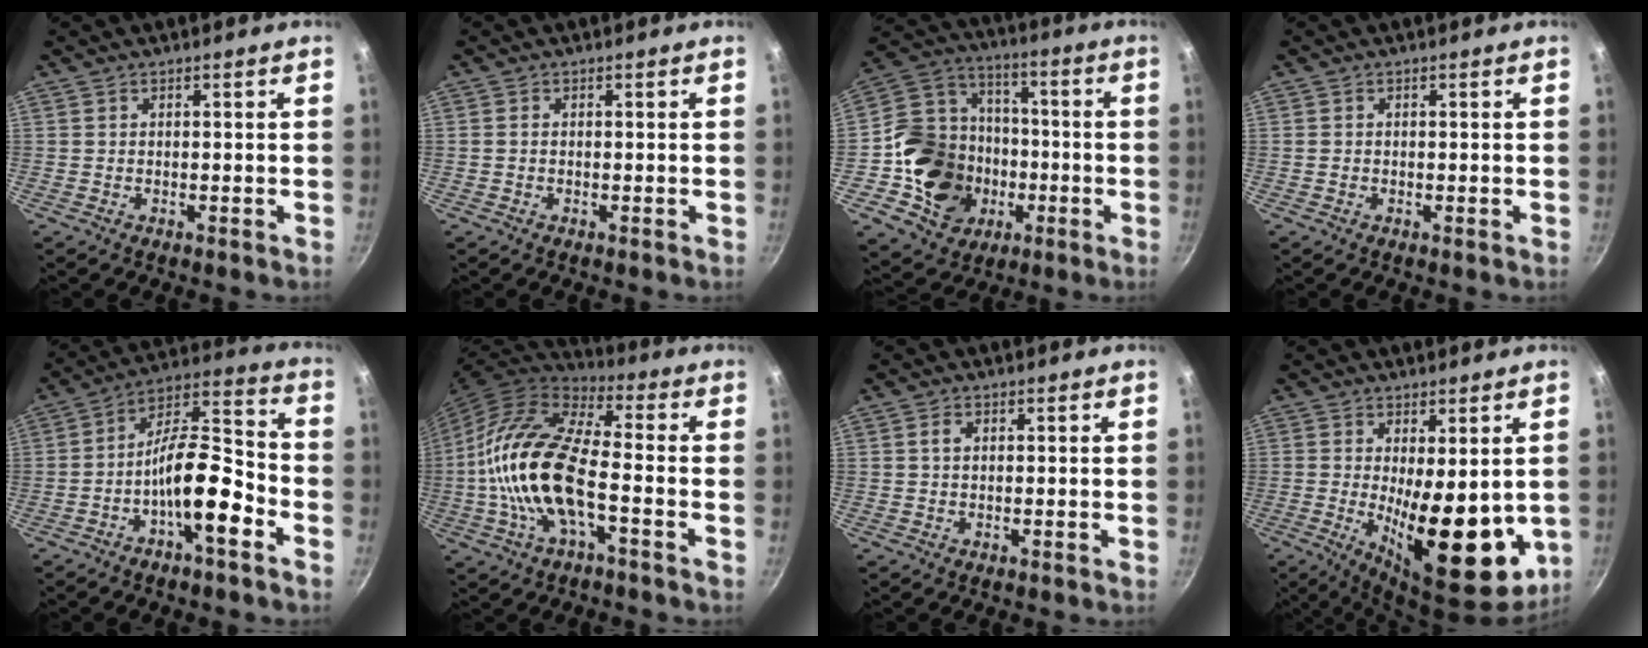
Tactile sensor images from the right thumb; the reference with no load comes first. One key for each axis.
{"total": 0.6, "fx": -0.1, "fy": 0.5, "fz": 0.4, "tx": -0.007, "ty": 0.004, "tz": -0.003}
{"total": 19.3, "fx": -4.5, "fy": 16.6, "fz": 8.9, "tx": -0.129, "ty": 0.045, "tz": -0.068}
{"total": 0.5, "fx": -0.1, "fy": 0.5, "fz": 0.2, "tx": -0.002, "ty": 0.001, "tz": -0.003}
{"total": 14.5, "fx": -5.7, "fy": 5.2, "fz": 12.3, "tx": -0.183, "ty": 0.060, "tz": -0.103}
{"total": 19.3, "fx": -3.5, "fy": 8.1, "fz": 17.2, "tx": -0.330, "ty": 0.033, "tz": -0.082}
{"total": 1.6, "fx": 0.4, "fy": 1.1, "fz": 1.1, "tx": -0.016, "ty": 0.005, "tz": 0.005}
{"total": 16.4, "fx": -1.3, "fy": 6.6, "fz": 15.0, "tx": -0.189, "ty": -0.025, "tz": -0.004}